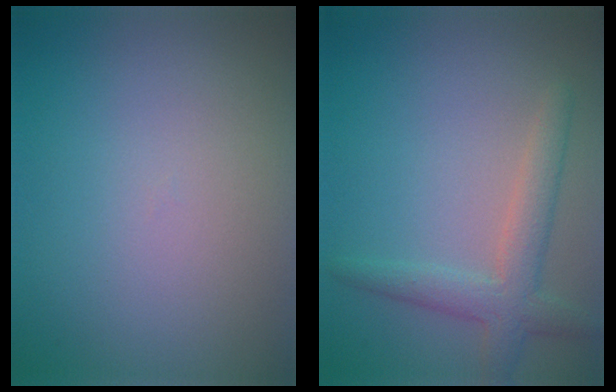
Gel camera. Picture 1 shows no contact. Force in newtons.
{"total": 3.2, "press": 3.2, "slide": 0.1}